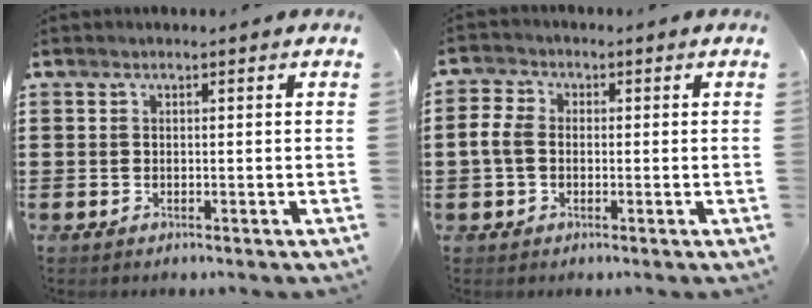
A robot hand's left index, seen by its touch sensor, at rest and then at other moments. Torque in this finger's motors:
{"motor_torque": [-0.07, 0.61, -0.02, 0.00]}